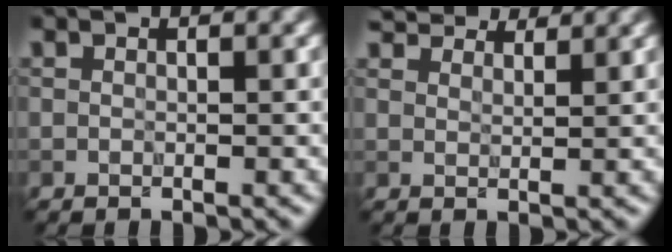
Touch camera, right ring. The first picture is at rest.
{"total": 5.2, "force": [4.8, 1.3, 1.5], "torque": [-0.038, 0.001, 0.079]}